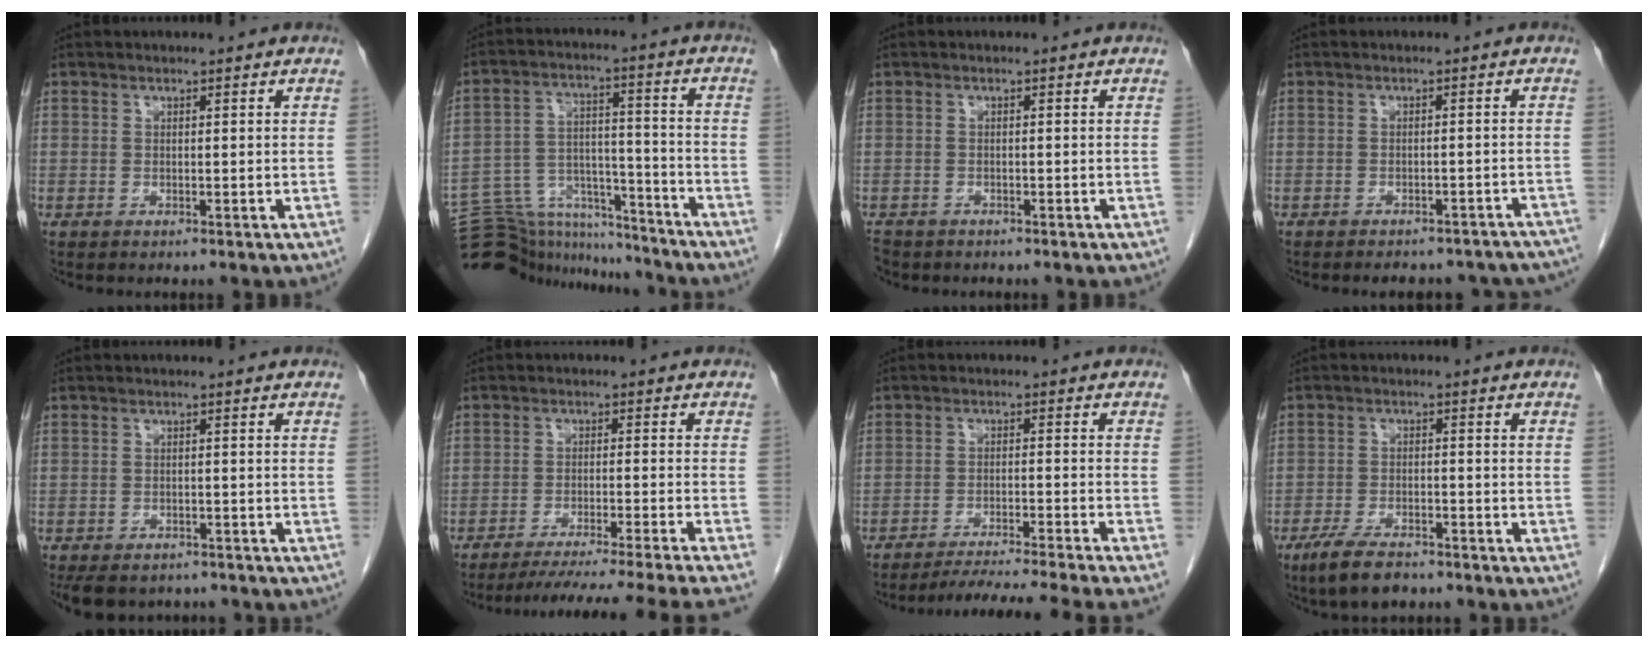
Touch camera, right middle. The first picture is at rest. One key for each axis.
{"total": 16.7, "fx": -16.0, "fy": 4.1, "fz": 2.0, "tx": -0.049, "ty": 0.048, "tz": -0.246}
{"total": 3.2, "fx": -2.7, "fy": 1.7, "fz": 0.7, "tx": -0.012, "ty": -0.003, "tz": -0.042}
{"total": 14.1, "fx": -12.8, "fy": 4.9, "fz": 3.5, "tx": -0.049, "ty": 0.011, "tz": -0.129}
{"total": 9.2, "fx": -7.6, "fy": 4.3, "fz": 2.9, "tx": -0.053, "ty": -0.003, "tz": -0.098}
{"total": 17.8, "fx": -16.0, "fy": -2.9, "fz": 7.3, "tx": -0.084, "ty": -0.047, "tz": -0.225}
{"total": 13.1, "fx": -11.8, "fy": -2.6, "fz": 4.9, "tx": -0.051, "ty": -0.027, "tz": -0.176}
{"total": 6.7, "fx": -5.1, "fy": 2.1, "fz": 3.9, "tx": -0.078, "ty": -0.009, "tz": -0.087}